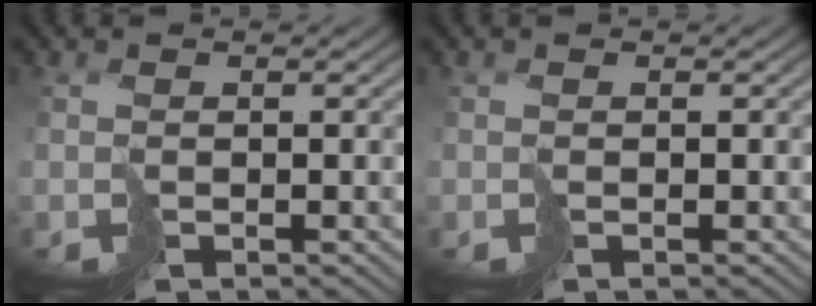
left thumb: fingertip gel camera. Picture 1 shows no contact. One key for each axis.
{"total": 0.0}